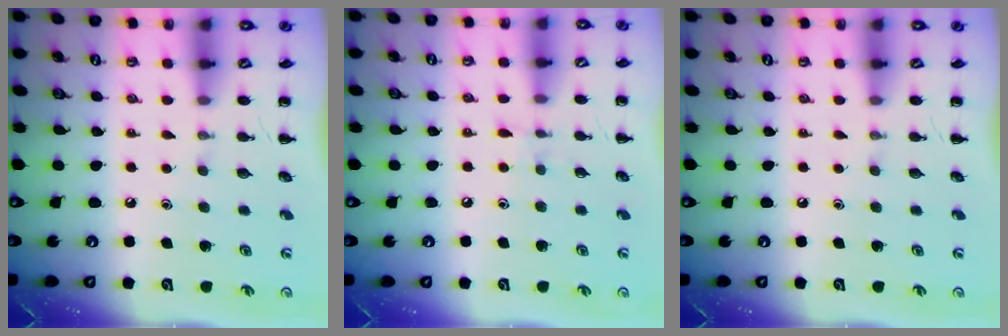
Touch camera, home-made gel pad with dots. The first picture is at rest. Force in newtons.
{"total": 4.5, "press": 4.1, "slide": 1.6}
{"total": 0.0}